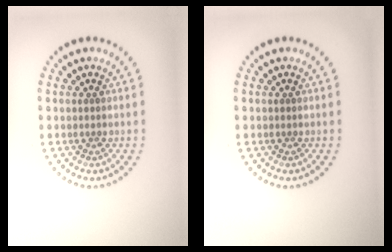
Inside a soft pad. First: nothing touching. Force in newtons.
{"total": 0.0}